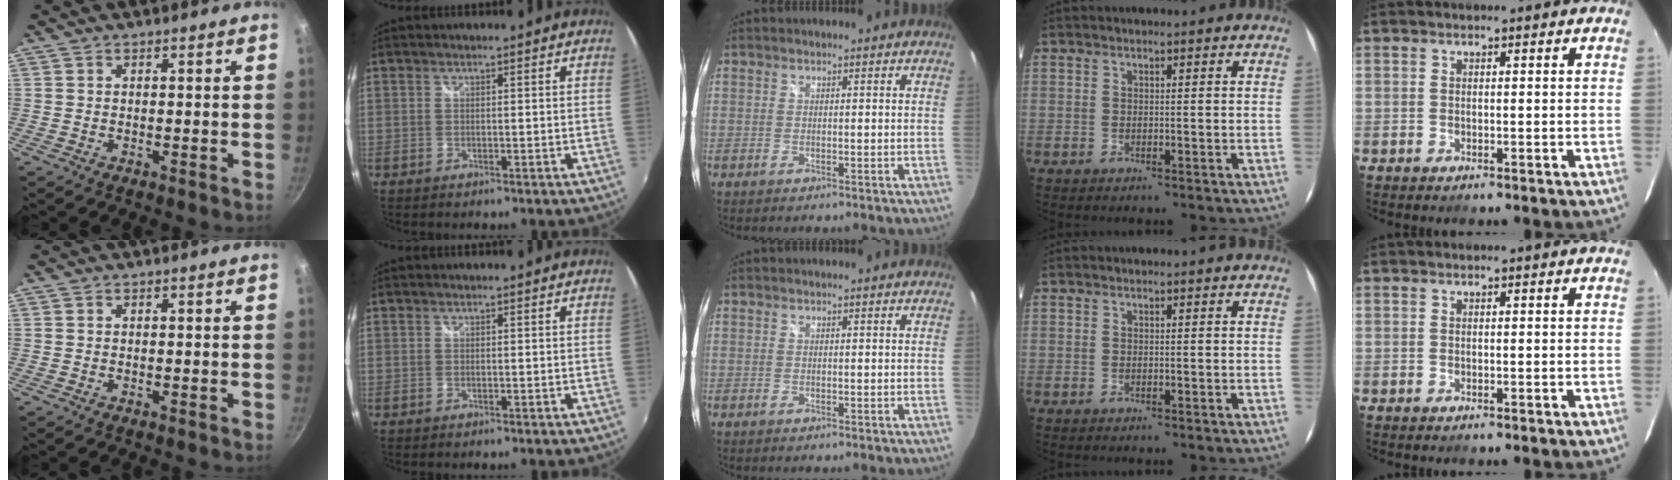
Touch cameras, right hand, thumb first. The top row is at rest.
{}